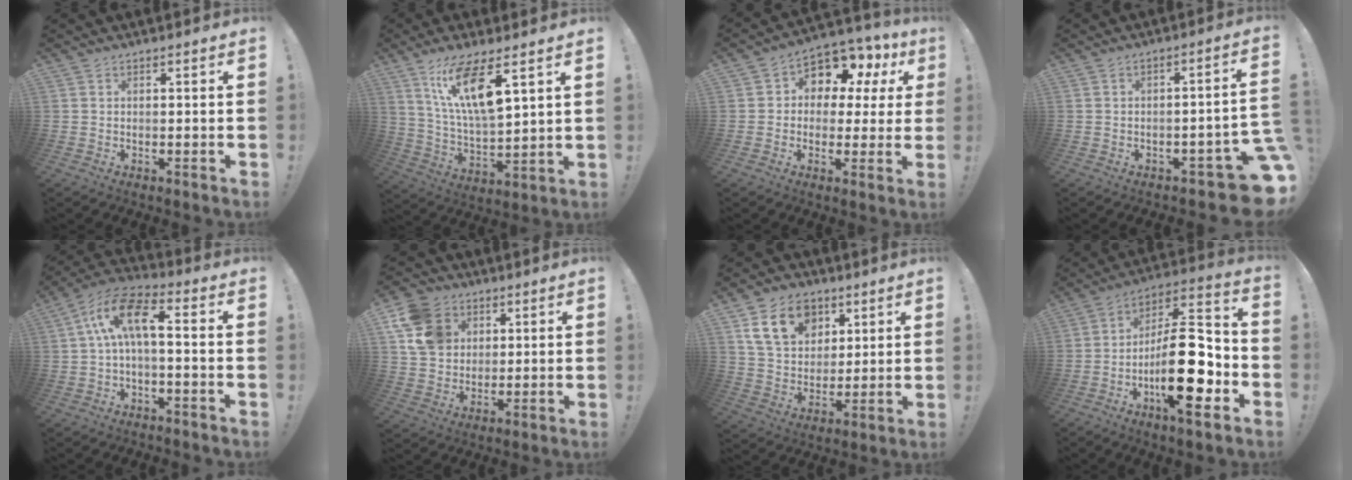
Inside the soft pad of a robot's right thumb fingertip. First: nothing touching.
{"total": 14.8, "force": [8.2, 3.8, 11.8], "torque": [-0.222, -0.034, 0.134]}
{"total": 8.6, "force": [4.6, 5.8, 4.2], "torque": [-0.061, -0.042, 0.081]}
{"total": 8.7, "force": [-4.6, 2.8, 6.9], "torque": [-0.078, 0.021, -0.075]}
{"total": 11.7, "force": [0.9, 4.9, 10.5], "torque": [-0.206, 0.020, 0.016]}
{"total": 13.6, "force": [4.8, 11.2, 6.1], "torque": [-0.097, -0.017, 0.101]}
{"total": 15.9, "force": [7.6, 11.8, 7.6], "torque": [-0.128, -0.024, 0.149]}
{"total": 23.2, "force": [-6.7, 8.3, 20.7], "torque": [-0.362, 0.037, -0.101]}